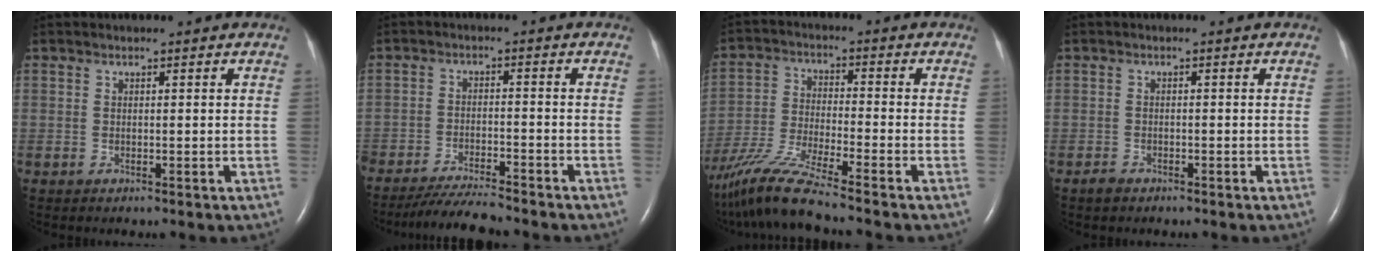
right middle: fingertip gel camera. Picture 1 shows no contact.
{"total": 7.3, "force": [-6.8, 0.1, 2.6], "torque": [-0.044, -0.021, -0.117]}
{"total": 11.1, "force": [-9.4, -1.3, 5.8], "torque": [-0.123, -0.030, -0.181]}
{"total": 1.3, "force": [-1.0, 0.7, 0.4], "torque": [-0.013, 0.000, -0.017]}